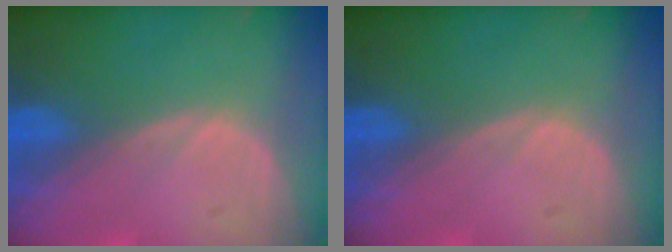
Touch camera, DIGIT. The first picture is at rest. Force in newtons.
{"total": 0.0}